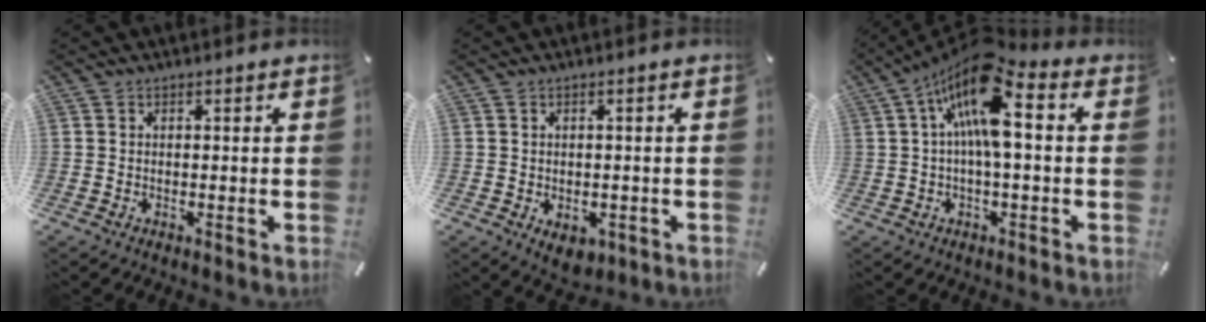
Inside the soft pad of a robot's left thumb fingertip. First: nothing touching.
{"total": 3.5, "force": [-1.4, 2.6, 1.9], "torque": [-0.026, 0.002, -0.025]}
{"total": 15.6, "force": [3.9, 6.1, 13.8], "torque": [-0.256, -0.022, 0.062]}